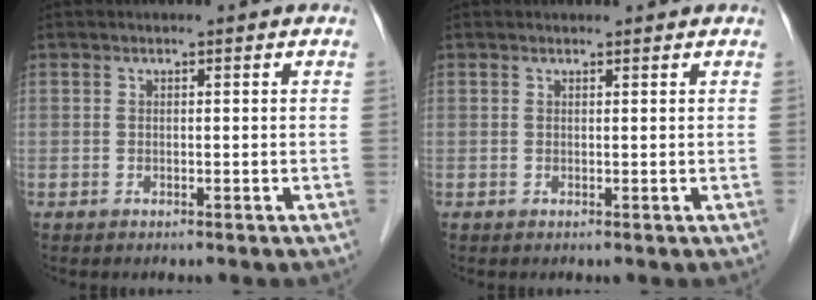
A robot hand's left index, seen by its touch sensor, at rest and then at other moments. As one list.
[{"total": 1.2, "force": [1.2, 0.2, 0.1], "torque": [-0.010, 0.010, 0.020]}]